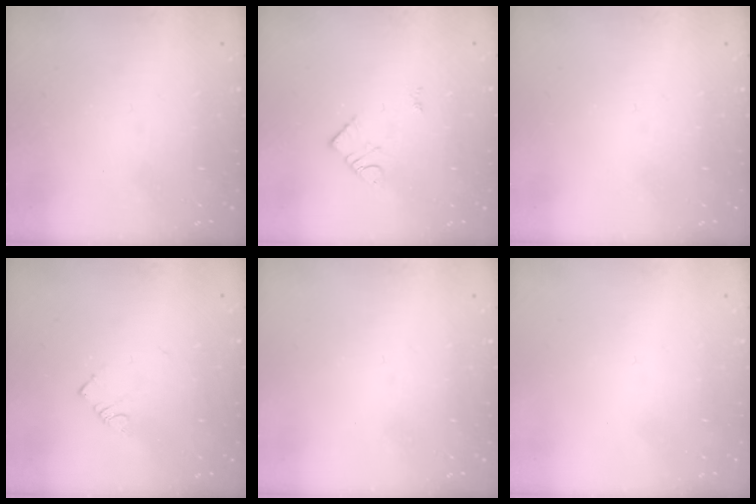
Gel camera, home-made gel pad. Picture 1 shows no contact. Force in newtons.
{"total": 3.0, "press": 3.0, "slide": 0.2}
{"total": 0.0}
{"total": 2.7, "press": 2.7, "slide": 0.4}
{"total": 0.0}
{"total": 1.6, "press": 1.6, "slide": 0.1}